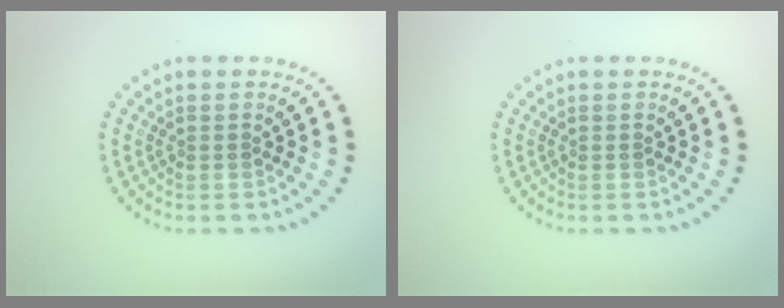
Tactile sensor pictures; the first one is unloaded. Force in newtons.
{"total": 0.0}